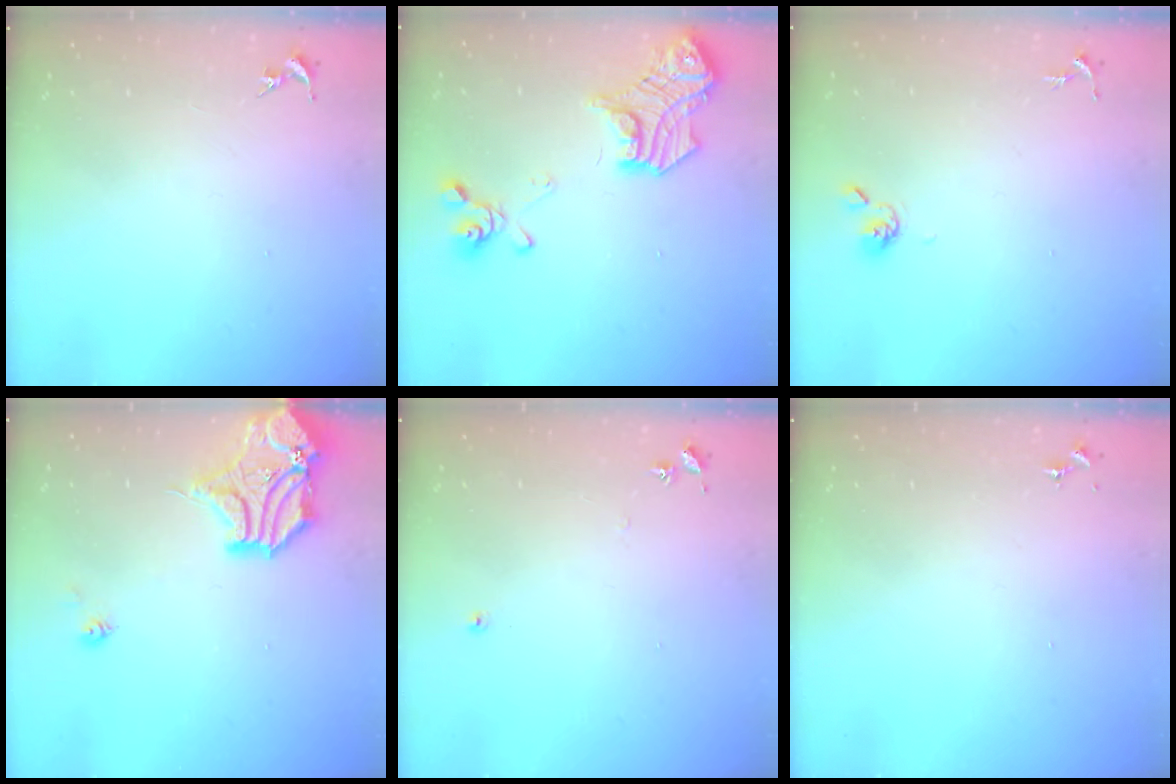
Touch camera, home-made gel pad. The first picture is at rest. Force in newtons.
{"total": 20.7, "press": 20.7, "slide": 1.8}
{"total": 4.0, "press": 3.9, "slide": 0.9}
{"total": 15.6, "press": 15.4, "slide": 2.4}
{"total": 5.6, "press": 5.6, "slide": 0.7}
{"total": 0.0}